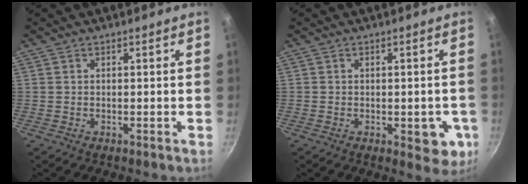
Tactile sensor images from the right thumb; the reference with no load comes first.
{"total": 6.6, "force": [-1.7, 3.6, 5.3], "torque": [-0.035, 0.002, -0.019]}